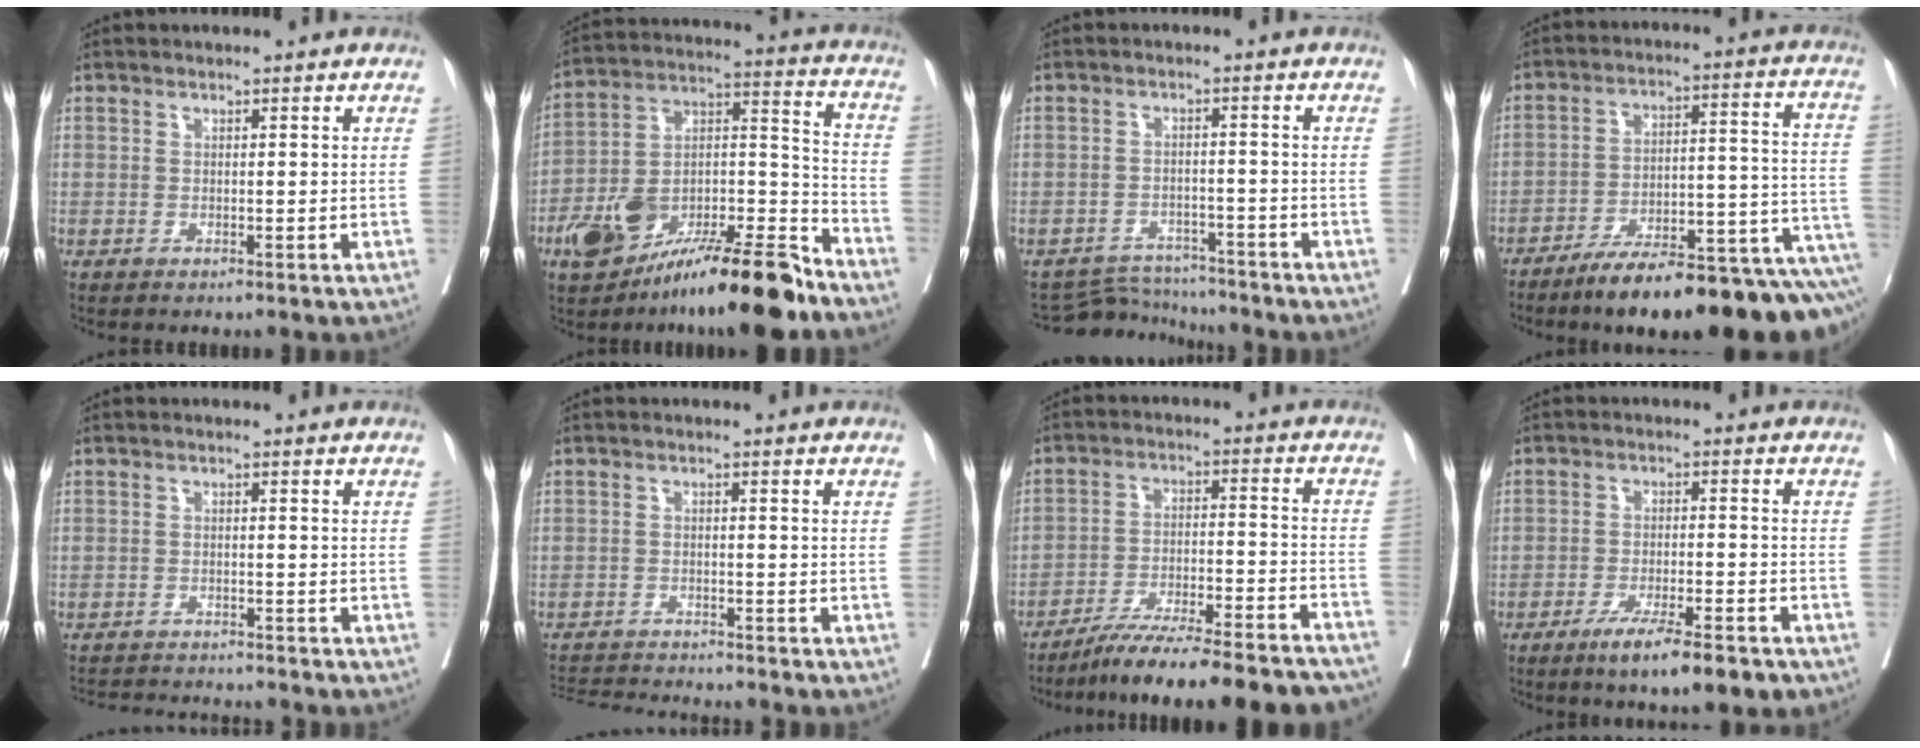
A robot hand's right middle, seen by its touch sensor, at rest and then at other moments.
{"total": 21.4, "force": [-15.0, 4.7, 14.6], "torque": [-0.218, 0.023, -0.252]}
{"total": 5.4, "force": [-5.2, 0.6, -1.3], "torque": [0.021, 0.006, -0.084]}
{"total": 20.0, "force": [-15.1, 3.6, 12.5], "torque": [-0.102, 0.042, -0.221]}
{"total": 8.4, "force": [-8.2, 0.5, 2.0], "torque": [-0.027, -0.002, -0.119]}
{"total": 7.7, "force": [-7.6, -0.3, 1.4], "torque": [-0.019, -0.005, -0.124]}
{"total": 20.8, "force": [-18.7, 1.5, 9.1], "torque": [-0.108, -0.004, -0.269]}
{"total": 8.9, "force": [-6.1, 1.0, 6.4], "torque": [-0.094, -0.015, -0.091]}